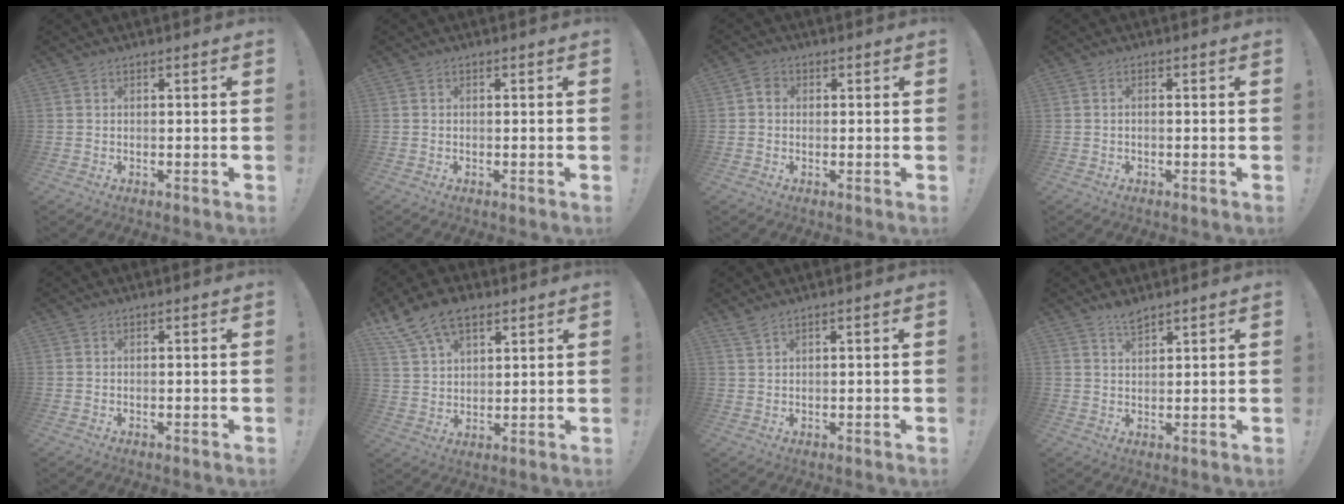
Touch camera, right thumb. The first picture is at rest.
{"total": 0.0}
{"total": 2.8, "force": [-0.1, 2.4, 1.4], "torque": [-0.019, 0.007, -0.002]}
{"total": 0.9, "force": [-0.4, 0.2, 0.8], "torque": [-0.013, 0.002, -0.007]}
{"total": 0.0}
{"total": 12.3, "force": [8.1, 6.9, 6.2], "torque": [-0.122, -0.034, 0.157]}
{"total": 1.9, "force": [1.7, 0.2, 1.0], "torque": [-0.020, -0.003, 0.031]}
{"total": 3.9, "force": [3.4, 1.3, 1.6], "torque": [-0.013, -0.024, 0.057]}